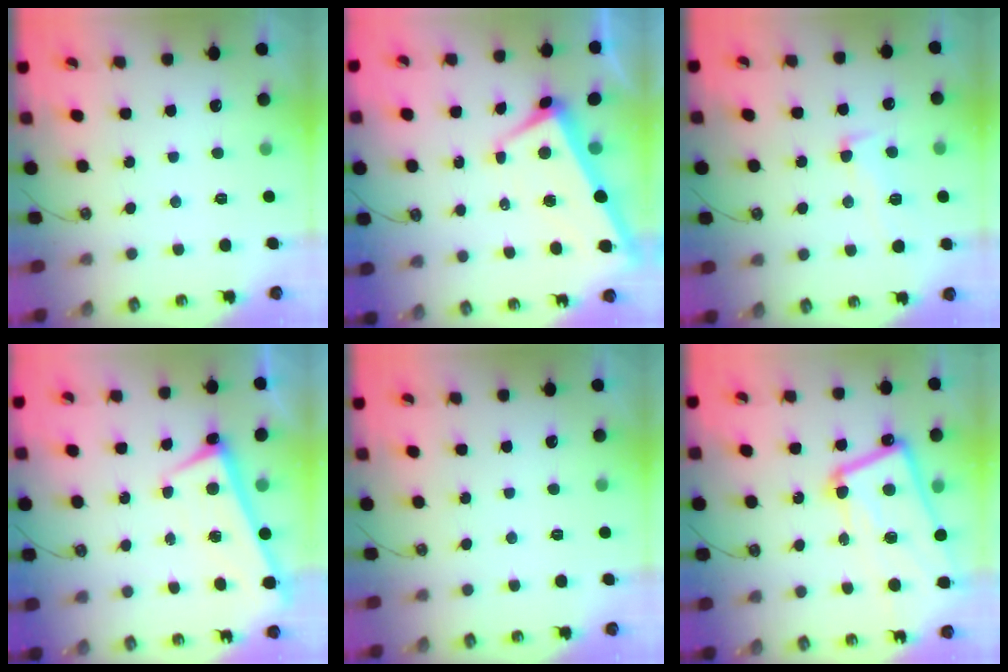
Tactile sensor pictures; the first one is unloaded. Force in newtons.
{"total": 1.1, "press": 0.5, "slide": 1.0}
{"total": 2.3, "press": 1.9, "slide": 1.2}
{"total": 1.3, "press": 1.0, "slide": 0.8}
{"total": 0.0}
{"total": 16.8, "press": 16.7, "slide": 2.2}